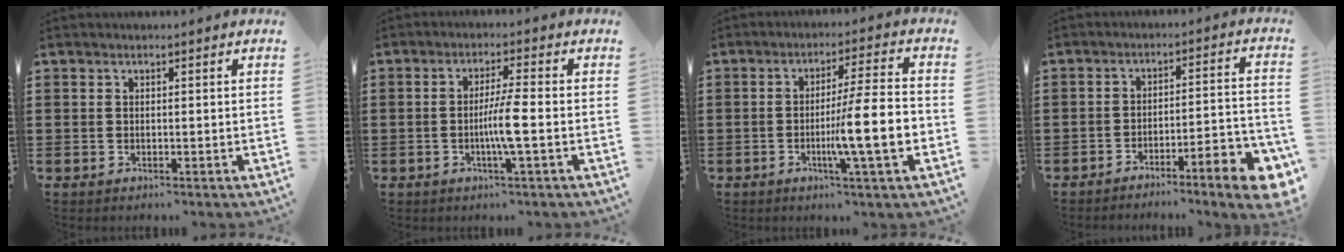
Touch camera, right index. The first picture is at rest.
{"total": 5.0, "force": [-1.0, -0.3, 4.9], "torque": [-0.093, -0.009, -0.025]}
{"total": 10.7, "force": [-2.7, 0.5, 10.4], "torque": [-0.164, -0.014, -0.051]}
{"total": 7.1, "force": [-5.7, 0.6, 4.2], "torque": [-0.059, 0.002, -0.105]}